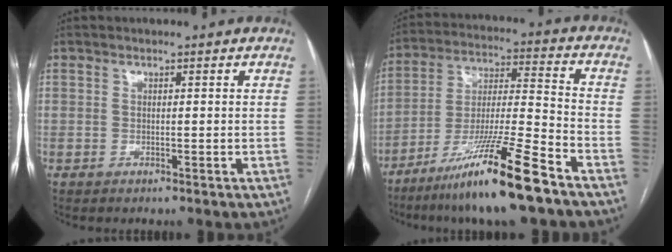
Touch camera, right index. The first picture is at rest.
{"total": 16.0, "force": [-11.0, -0.5, 11.7], "torque": [-0.233, -0.031, -0.199]}